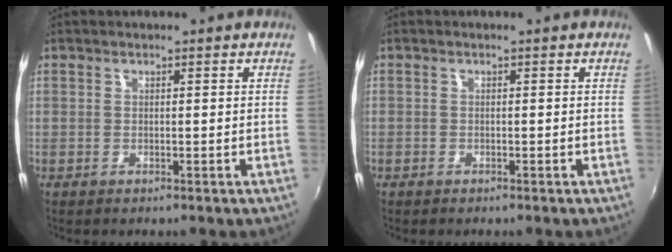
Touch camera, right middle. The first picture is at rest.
{"total": 1.0, "force": [-0.7, 0.7, -0.1], "torque": [-0.003, 0.003, -0.011]}